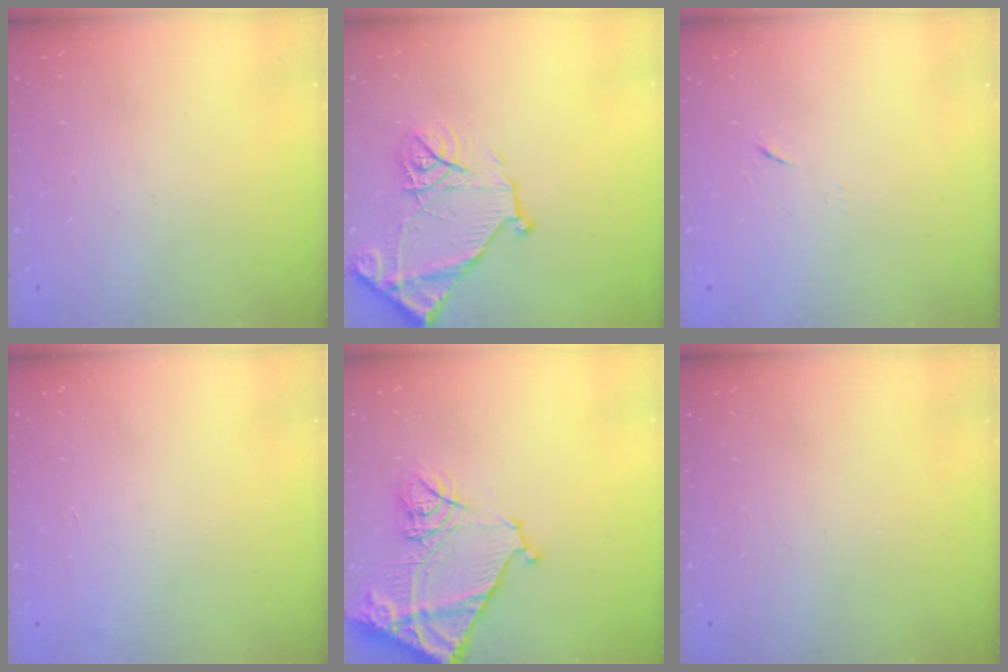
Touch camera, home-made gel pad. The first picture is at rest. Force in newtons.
{"total": 15.2, "press": 15.2, "slide": 1.5}
{"total": 5.2, "press": 5.1, "slide": 0.7}
{"total": 3.6, "press": 3.6, "slide": 0.1}
{"total": 17.3, "press": 17.3, "slide": 1.6}
{"total": 0.0}